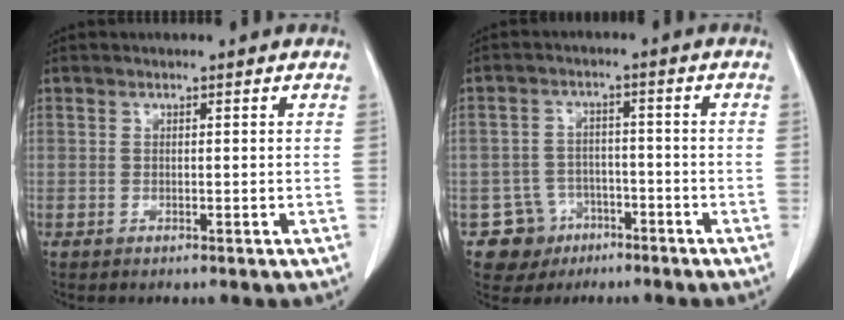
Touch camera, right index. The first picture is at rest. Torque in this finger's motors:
{"motor_torque": [-0.38, -0.03, -0.80, -0.12]}